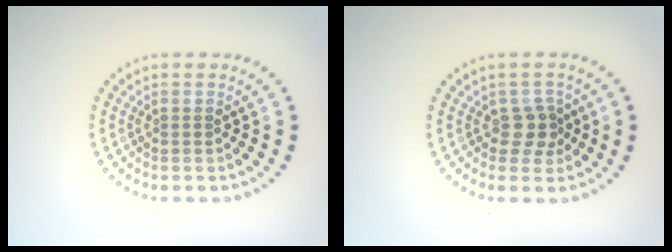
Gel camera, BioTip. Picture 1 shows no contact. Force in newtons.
{"total": 2.0, "press": 1.7, "slide": 1.1}